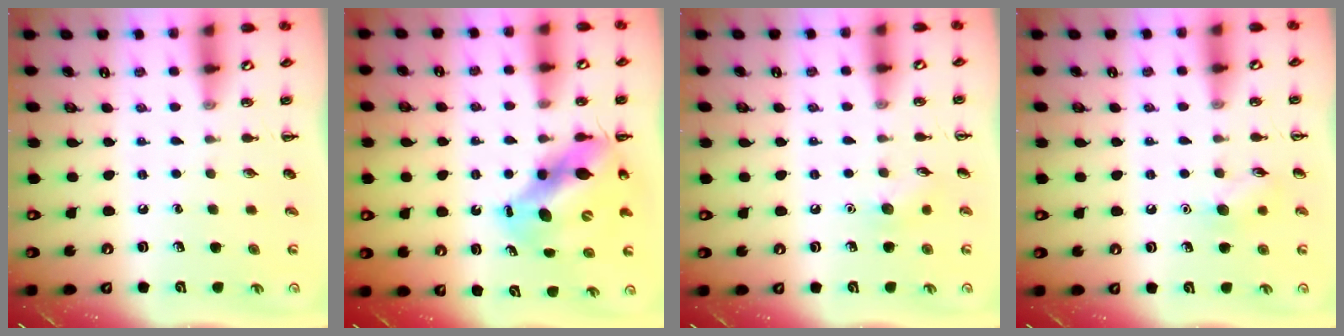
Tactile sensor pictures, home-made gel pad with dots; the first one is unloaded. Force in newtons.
{"total": 11.6, "press": 11.2, "slide": 3.1}
{"total": 6.6, "press": 6.3, "slide": 1.8}
{"total": 6.8, "press": 6.8, "slide": 0.6}